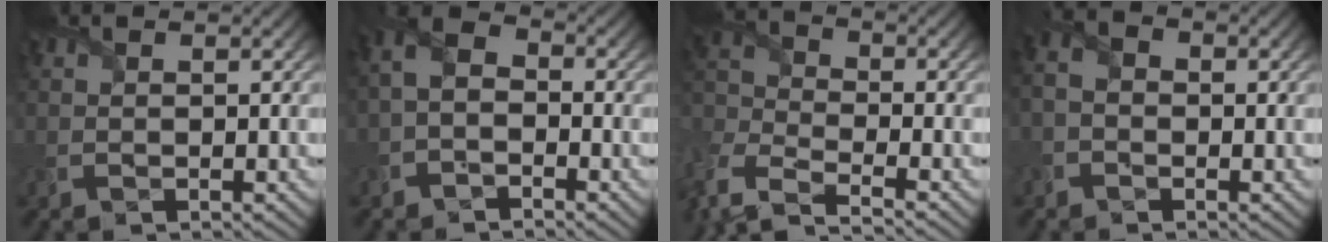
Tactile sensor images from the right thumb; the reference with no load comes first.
{"total": 4.3, "force": [-2.1, 2.9, 2.4], "torque": [-0.060, 0.000, -0.053]}
{"total": 8.4, "force": [-6.4, 2.9, 4.7], "torque": [-0.127, -0.030, -0.125]}
{"total": 3.0, "force": [-1.3, 2.1, 1.6], "torque": [-0.039, 0.002, -0.027]}